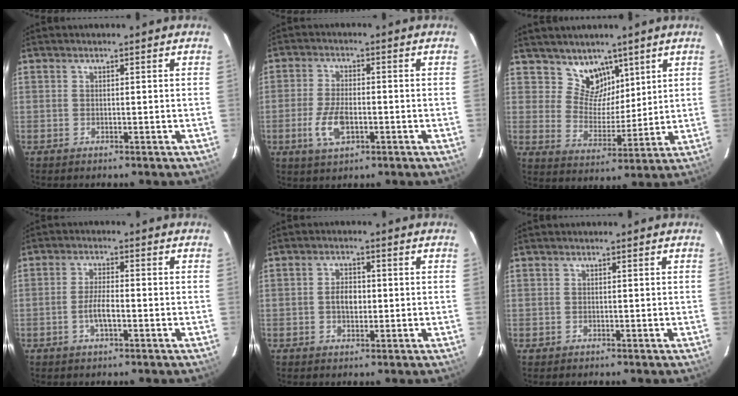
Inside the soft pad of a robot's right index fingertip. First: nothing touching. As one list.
[{"total": 7.1, "force": [-2.4, 3.3, 5.8], "torque": [-0.127, -0.006, -0.043]}, {"total": 7.8, "force": [5.6, 5.2, 1.8], "torque": [-0.018, -0.009, 0.106]}, {"total": 4.2, "force": [-1.5, 1.2, 3.8], "torque": [-0.078, 0.002, -0.028]}, {"total": 3.6, "force": [-0.2, 2.2, 2.8], "torque": [-0.051, 0.006, -0.003]}, {"total": 0.5, "force": [-0.1, 0.5, 0.0], "torque": [0.002, 0.001, 0.000]}]